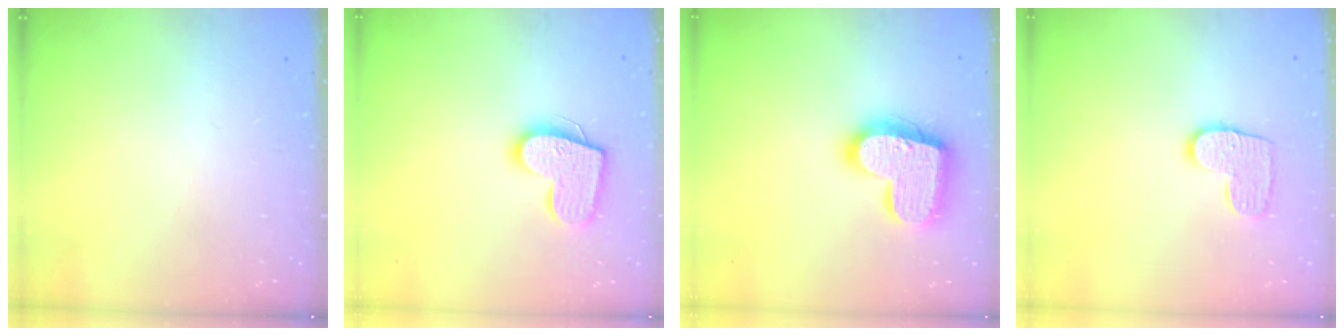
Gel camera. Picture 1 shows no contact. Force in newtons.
{"total": 14.2, "press": 14.2, "slide": 1.0}
{"total": 20.0, "press": 20.0, "slide": 1.2}
{"total": 8.7, "press": 8.7, "slide": 0.4}